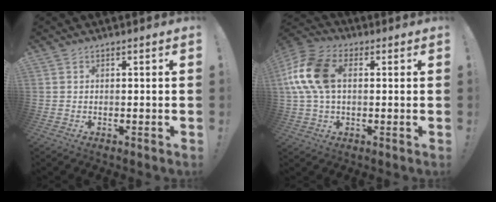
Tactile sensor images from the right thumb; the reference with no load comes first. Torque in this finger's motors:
{"motor_torque": [0.09, 0.76, 1.49, -0.11, 0.34]}